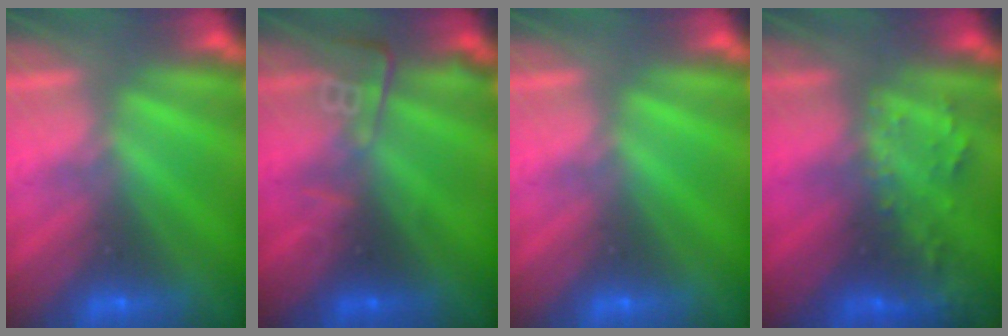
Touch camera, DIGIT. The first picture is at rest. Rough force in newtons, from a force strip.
{"total": 2.7}
{"total": 0.0}
{"total": 2.7}